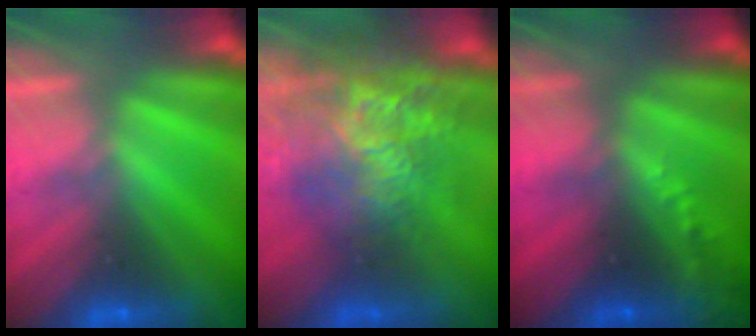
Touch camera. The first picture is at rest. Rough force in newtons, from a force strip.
{"total": 11.8}
{"total": 7.6}